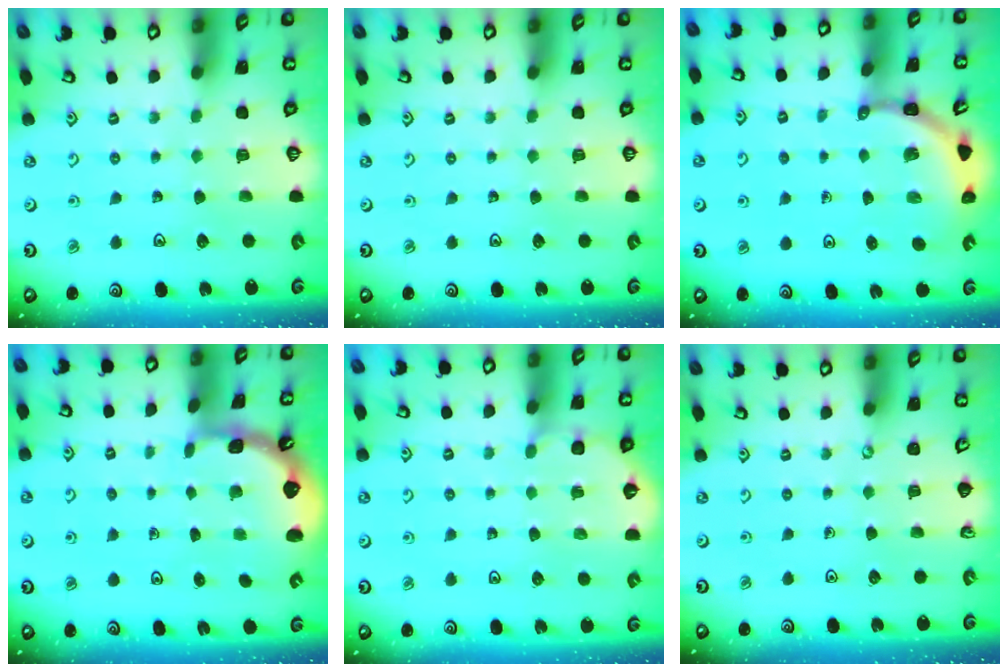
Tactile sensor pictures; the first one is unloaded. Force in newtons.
{"total": 0.0}
{"total": 3.4, "press": 3.4, "slide": 0.2}
{"total": 1.3, "press": 1.2, "slide": 0.1}
{"total": 4.9, "press": 4.9, "slide": 0.5}
{"total": 0.0}